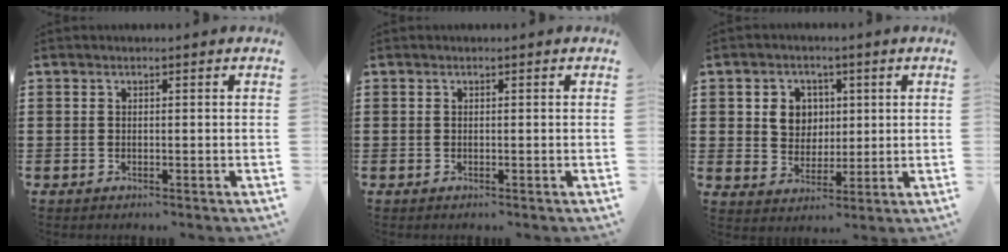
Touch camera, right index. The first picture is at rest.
{"total": 0.0}
{"total": 5.2, "force": [1.4, 4.4, 2.3], "torque": [-0.052, 0.014, 0.023]}